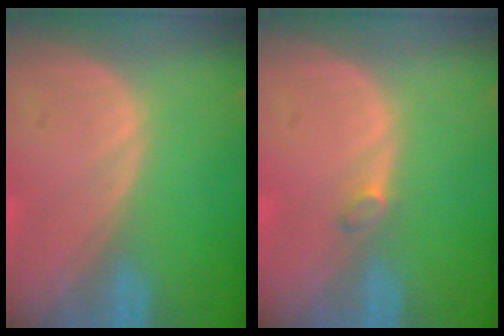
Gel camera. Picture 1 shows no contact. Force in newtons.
{"total": 1.2, "press": 1.2, "slide": 0.2}